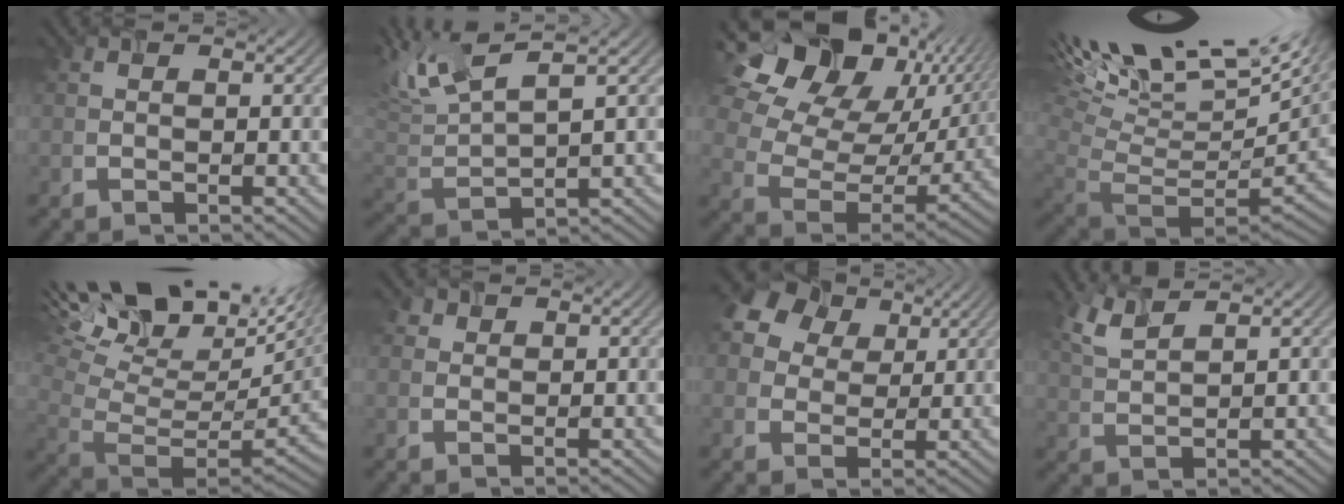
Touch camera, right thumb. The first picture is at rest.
{"total": 8.3, "force": [3.8, 2.3, 7.0], "torque": [-0.158, 0.020, 0.069]}
{"total": 17.4, "force": [7.8, 10.8, 11.2], "torque": [-0.212, 0.035, 0.132]}
{"total": 14.8, "force": [6.2, 4.7, 12.6], "torque": [-0.215, 0.036, 0.128]}
{"total": 16.1, "force": [5.6, 7.1, 13.3], "torque": [-0.220, 0.013, 0.117]}
{"total": 1.9, "force": [1.2, 1.3, 0.7], "torque": [-0.021, 0.001, 0.025]}
{"total": 12.2, "force": [6.1, 8.4, 6.4], "torque": [-0.163, 0.045, 0.099]}
{"total": 3.5, "force": [2.3, 0.7, 2.4], "torque": [-0.068, 0.004, 0.057]}